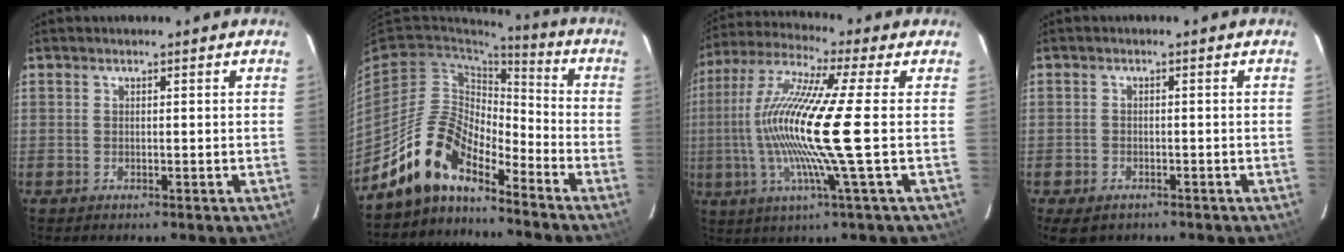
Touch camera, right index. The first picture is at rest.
{"total": 12.7, "force": [-10.5, 4.5, 5.6], "torque": [-0.113, 0.021, -0.206]}
{"total": 16.2, "force": [-1.5, -1.8, 16.1], "torque": [-0.315, -0.005, -0.035]}
{"total": 4.7, "force": [-3.1, 2.8, 2.0], "torque": [-0.051, -0.012, -0.048]}